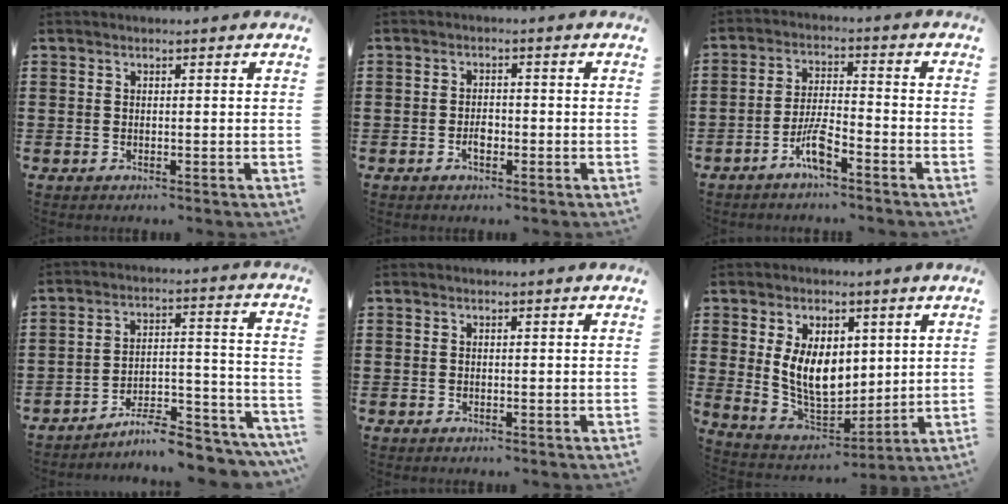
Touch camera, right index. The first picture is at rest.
{"total": 2.0, "force": [-0.7, 1.0, 1.5], "torque": [-0.030, 0.003, -0.013]}
{"total": 5.6, "force": [-3.7, 0.9, 4.1], "torque": [-0.097, -0.006, -0.071]}
{"total": 7.9, "force": [-7.3, 1.2, 3.0], "torque": [-0.036, 0.016, -0.137]}
{"total": 0.0}
{"total": 8.7, "force": [1.8, 5.8, 6.2], "torque": [-0.130, 0.003, 0.031]}